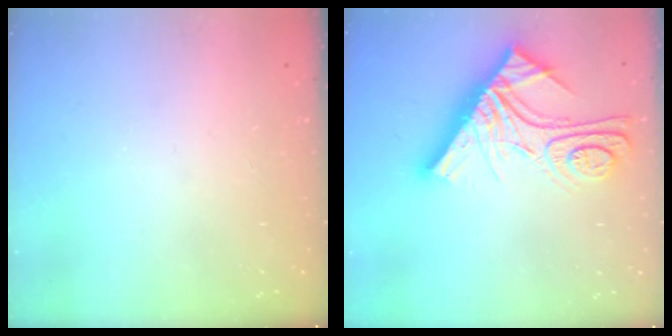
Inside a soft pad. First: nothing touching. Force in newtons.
{"total": 17.1, "press": 17.0, "slide": 1.5}